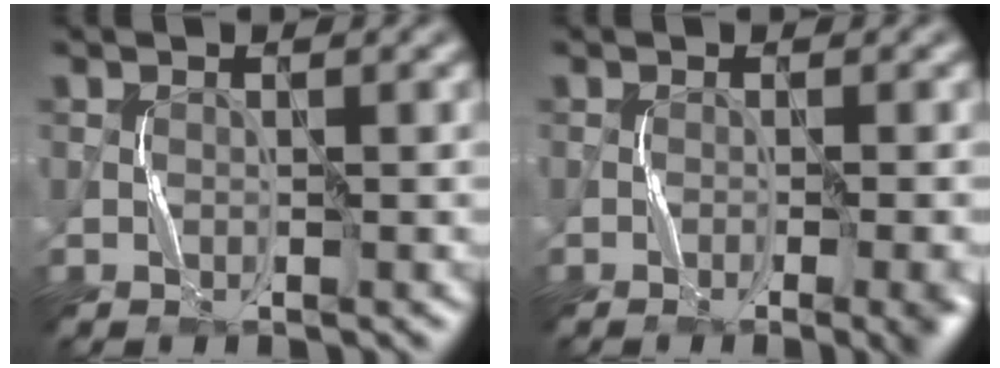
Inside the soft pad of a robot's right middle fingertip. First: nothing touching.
{"total": 3.5, "force": [-1.4, 0.9, 3.1], "torque": [-0.033, 0.003, -0.020]}